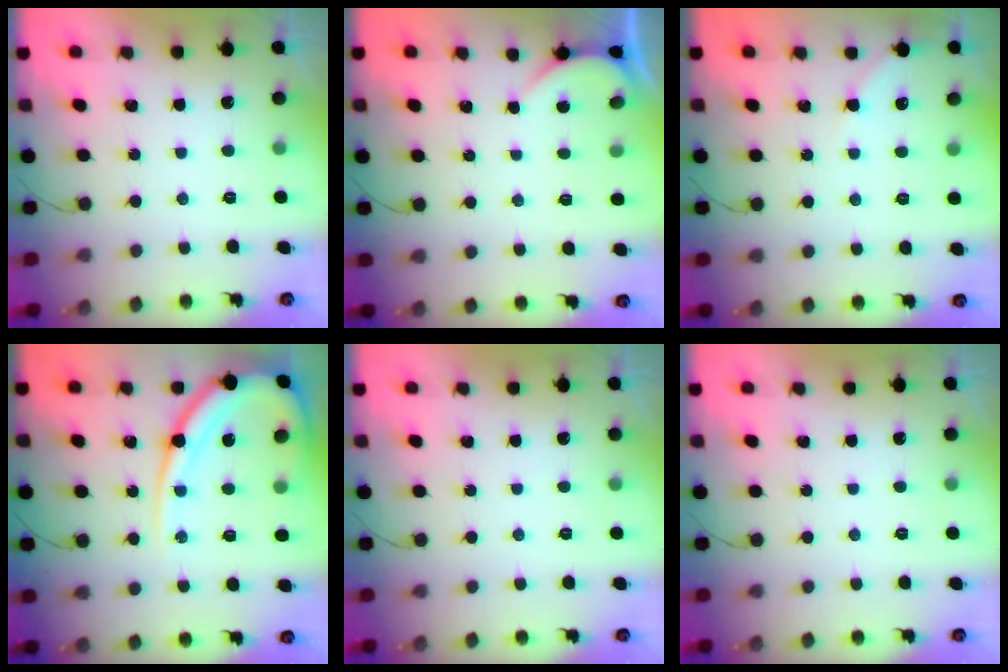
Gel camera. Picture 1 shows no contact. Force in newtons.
{"total": 0.7, "press": 0.7, "slide": 0.1}
{"total": 2.9, "press": 2.8, "slide": 0.6}
{"total": 16.7, "press": 16.6, "slide": 1.8}
{"total": 0.0}
{"total": 0.0}